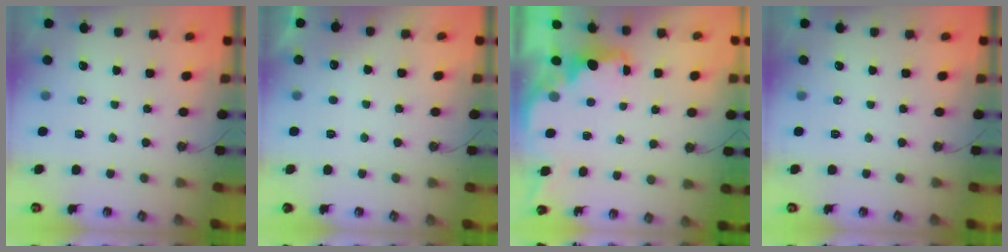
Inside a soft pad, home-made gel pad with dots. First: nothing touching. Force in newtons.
{"total": 3.8, "press": 3.6, "slide": 1.1}
{"total": 2.0, "press": 1.9, "slide": 0.8}
{"total": 0.0}